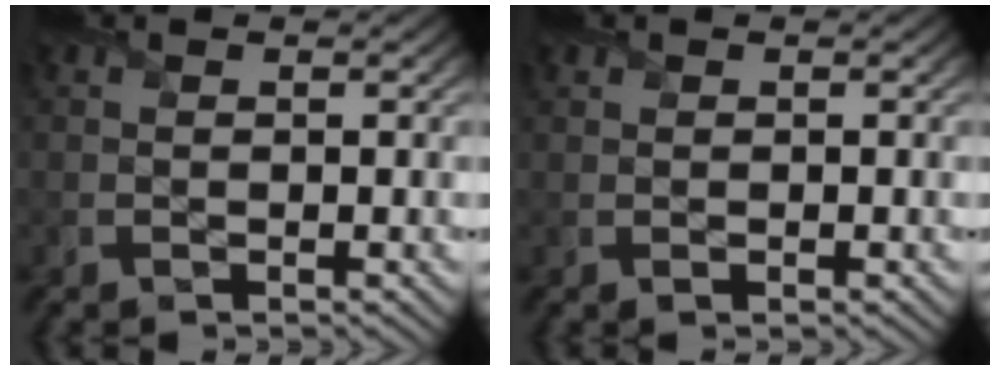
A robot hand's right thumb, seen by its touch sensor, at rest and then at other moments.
{"total": 0.5, "force": [0.2, 0.3, 0.4], "torque": [-0.007, -0.001, 0.006]}